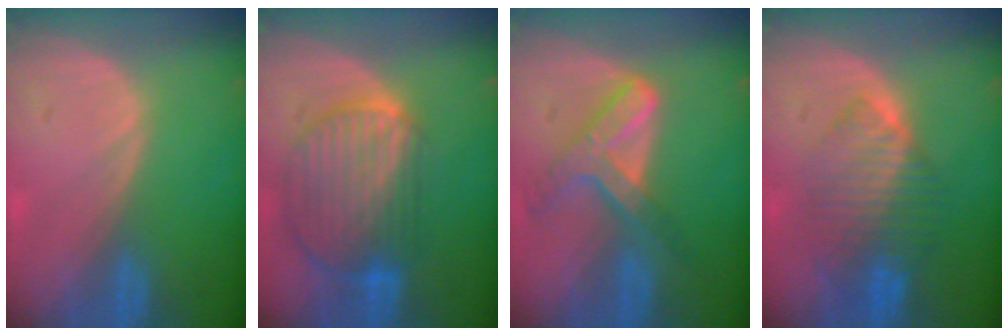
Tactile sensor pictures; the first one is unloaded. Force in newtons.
{"total": 10.3, "press": 8.8, "slide": 5.4}
{"total": 7.4, "press": 6.3, "slide": 3.9}
{"total": 7.8, "press": 7.4, "slide": 2.3}